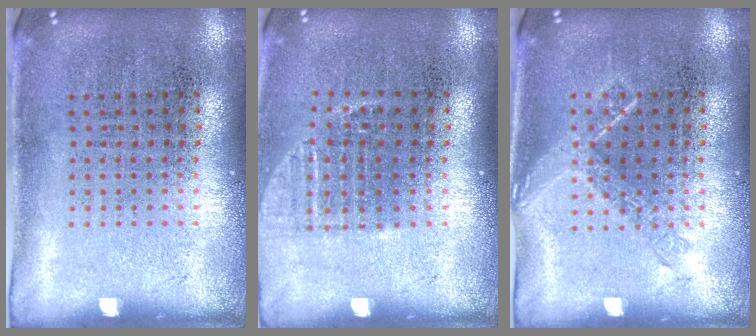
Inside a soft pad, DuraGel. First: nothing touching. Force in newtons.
{"total": 1.1, "press": 1.0, "slide": 0.5}
{"total": 1.0, "press": 0.9, "slide": 0.3}